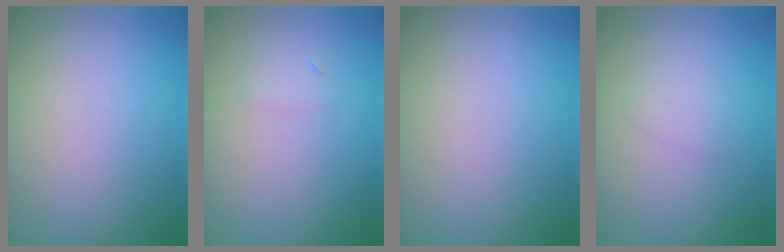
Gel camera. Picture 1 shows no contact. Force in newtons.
{"total": 0.6, "press": 0.6, "slide": 0.0}
{"total": 0.0}
{"total": 0.9, "press": 0.9, "slide": 0.0}